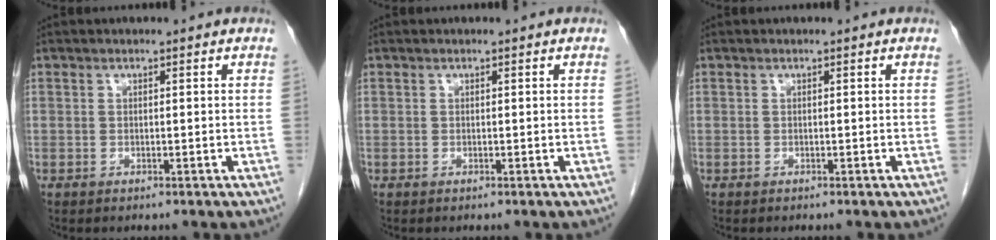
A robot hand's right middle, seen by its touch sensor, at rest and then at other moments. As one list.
[{"total": 0.0}, {"total": 0.0}]